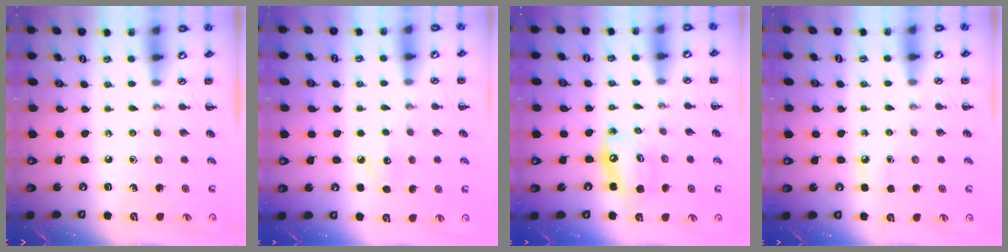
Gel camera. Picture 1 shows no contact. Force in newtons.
{"total": 6.4, "press": 6.2, "slide": 1.6}
{"total": 8.3, "press": 8.0, "slide": 1.9}
{"total": 2.8, "press": 2.6, "slide": 1.0}